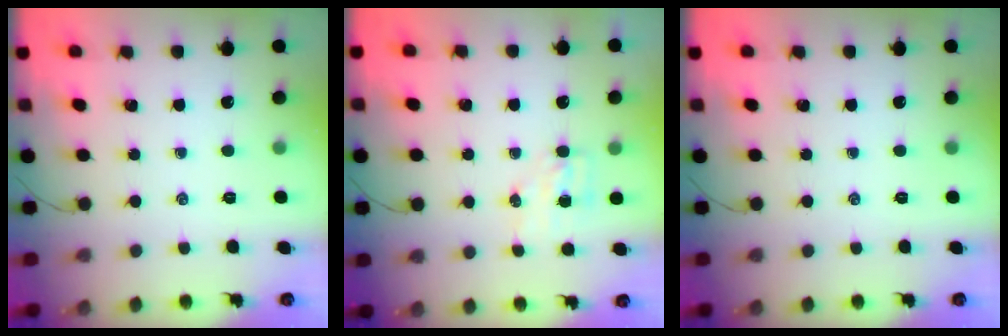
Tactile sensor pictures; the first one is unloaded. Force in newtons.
{"total": 4.3, "press": 4.3, "slide": 0.5}
{"total": 0.0}